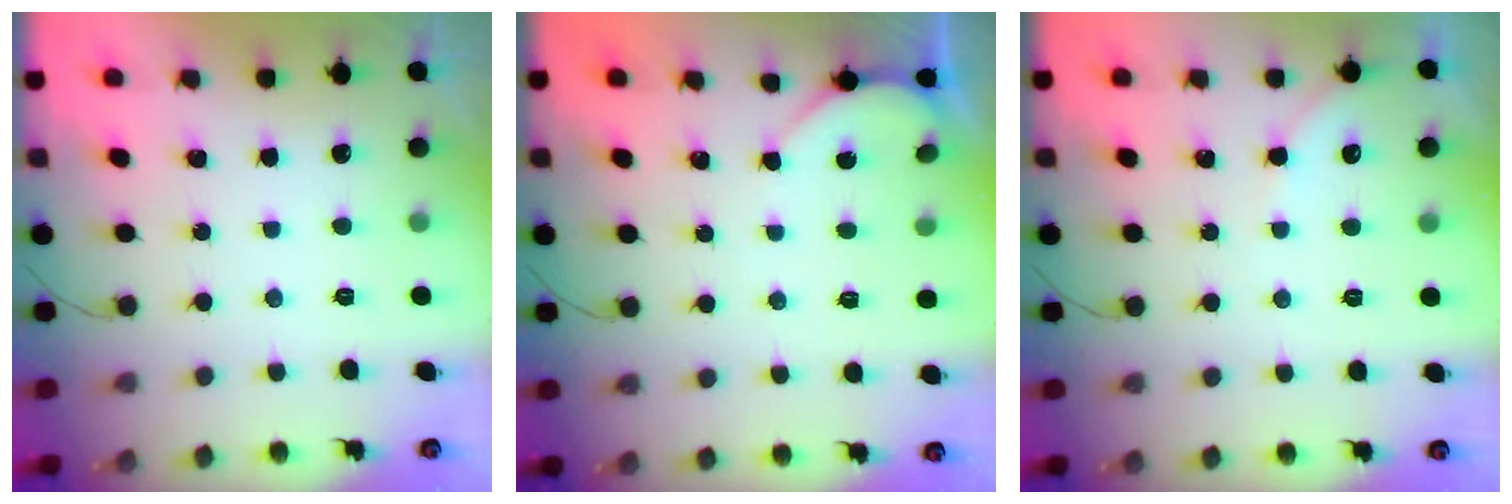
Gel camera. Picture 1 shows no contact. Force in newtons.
{"total": 2.5, "press": 2.4, "slide": 0.3}
{"total": 2.4, "press": 2.4, "slide": 0.4}